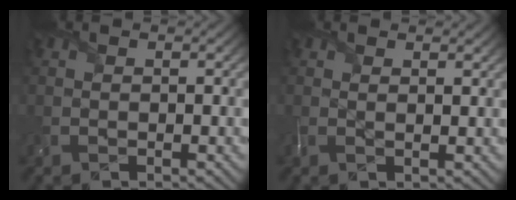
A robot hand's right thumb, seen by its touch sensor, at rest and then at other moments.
{"total": 1.5, "force": [1.0, 0.5, 1.0], "torque": [-0.024, -0.002, 0.018]}